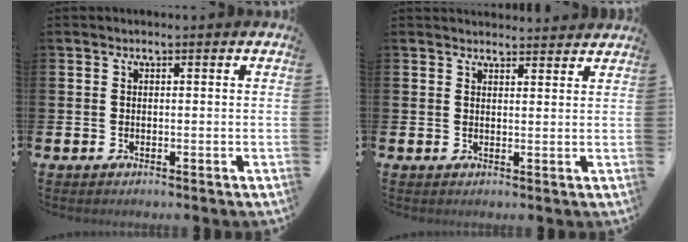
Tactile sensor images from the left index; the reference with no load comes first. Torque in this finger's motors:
{"motor_torque": [-0.60, -0.71, -0.01, -0.01]}